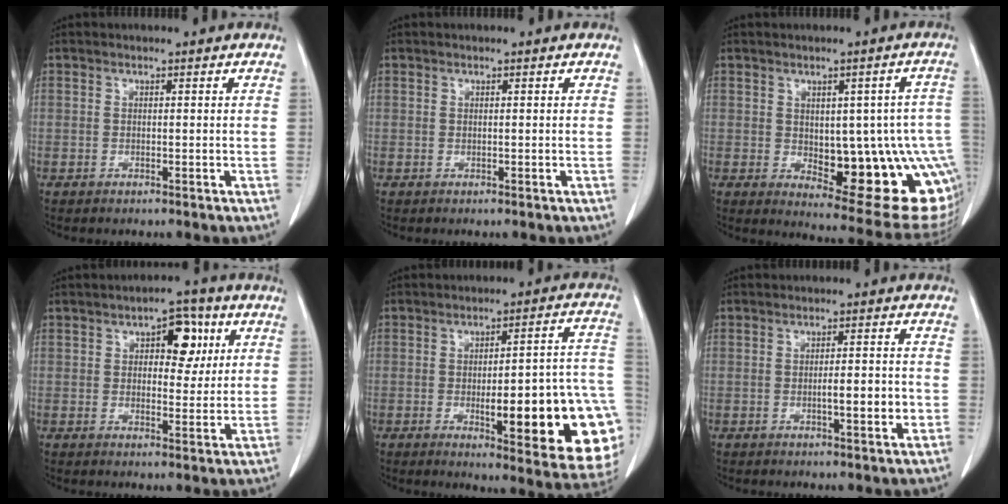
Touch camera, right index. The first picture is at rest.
{"total": 0.0}
{"total": 17.3, "force": [-3.0, 6.3, 15.9], "torque": [-0.130, 0.016, -0.010]}
{"total": 6.7, "force": [2.3, 3.4, 5.3], "torque": [-0.069, 0.017, 0.032]}
{"total": 21.3, "force": [-5.5, 4.1, 20.2], "torque": [-0.169, 0.019, -0.052]}
{"total": 4.1, "force": [-0.9, 0.7, 3.9], "torque": [-0.060, 0.000, -0.009]}